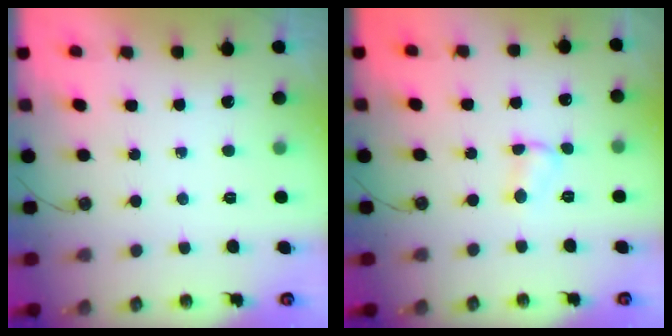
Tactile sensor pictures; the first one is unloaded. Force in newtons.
{"total": 3.4, "press": 3.4, "slide": 0.5}